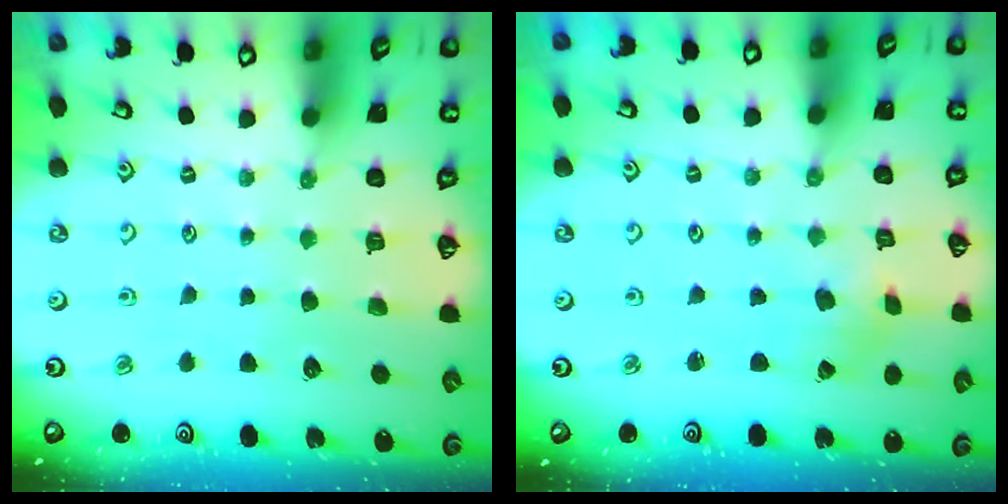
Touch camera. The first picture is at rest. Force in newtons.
{"total": 1.5, "press": 1.5, "slide": 0.2}